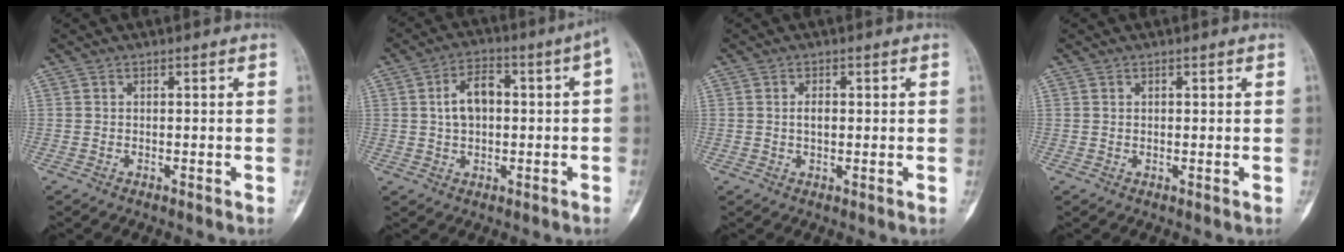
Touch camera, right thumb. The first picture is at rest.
{"total": 9.0, "force": [0.5, 4.5, 7.8], "torque": [-0.113, 0.039, 0.010]}
{"total": 2.1, "force": [0.2, 1.3, 1.6], "torque": [-0.023, 0.007, 0.003]}
{"total": 0.5, "force": [0.2, 0.4, 0.4], "torque": [-0.001, 0.004, 0.003]}